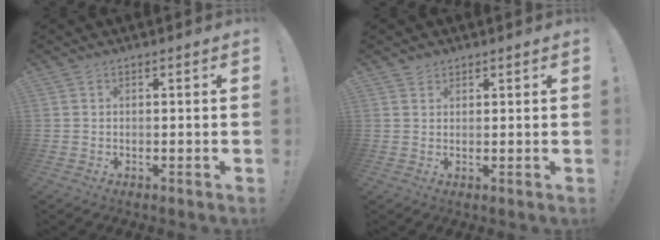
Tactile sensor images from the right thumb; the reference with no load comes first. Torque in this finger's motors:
{"motor_torque": [0.00, 0.00, 0.03, -0.03, 0.00]}